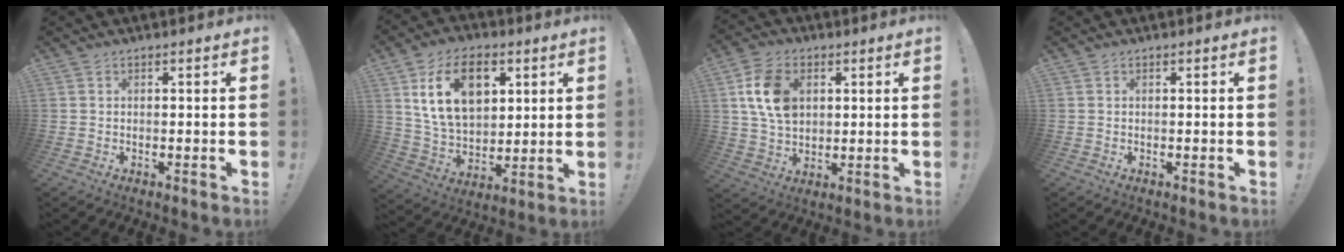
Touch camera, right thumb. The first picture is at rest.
{"total": 18.0, "force": [7.0, 11.6, 11.9], "torque": [-0.209, -0.015, 0.124]}
{"total": 13.7, "force": [3.7, 10.1, 8.6], "torque": [-0.147, 0.005, 0.074]}
{"total": 0.0}